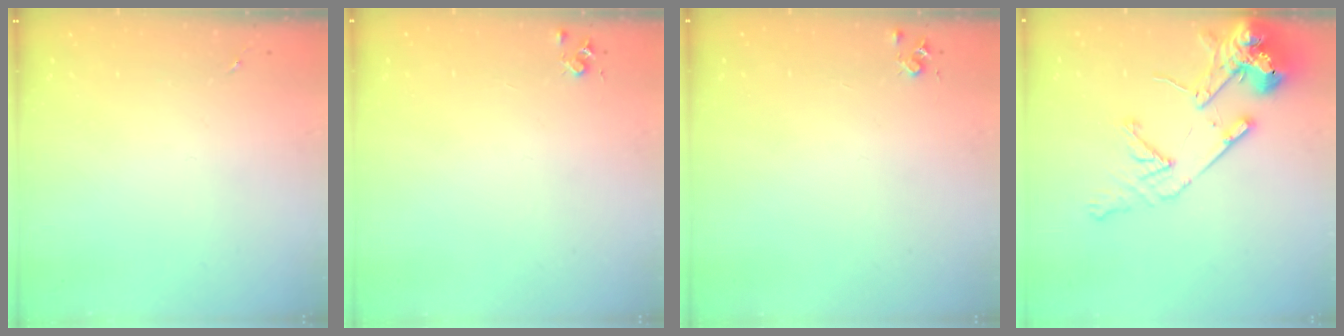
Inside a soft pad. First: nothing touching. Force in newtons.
{"total": 4.4, "press": 4.4, "slide": 0.5}
{"total": 4.4, "press": 4.4, "slide": 0.5}
{"total": 15.7, "press": 15.5, "slide": 2.3}